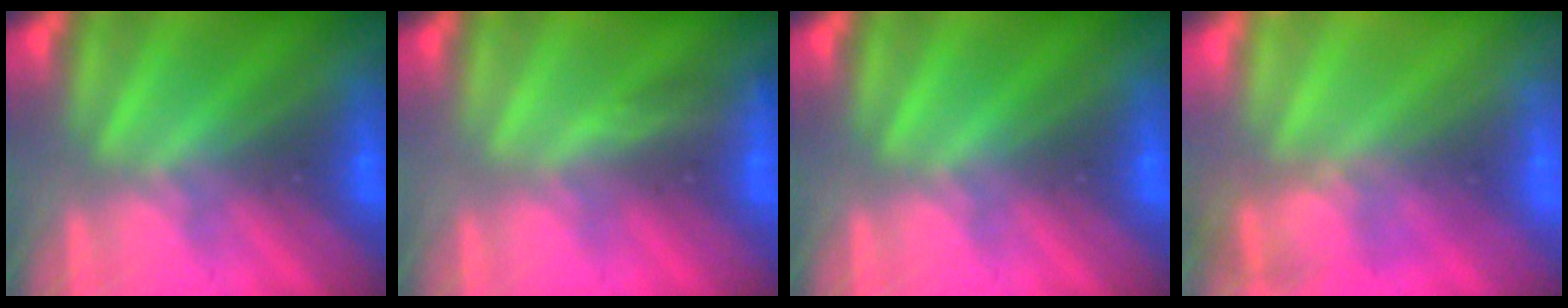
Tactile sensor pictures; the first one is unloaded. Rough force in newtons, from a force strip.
{"total": 3.0}
{"total": 0.0}
{"total": 8.2}